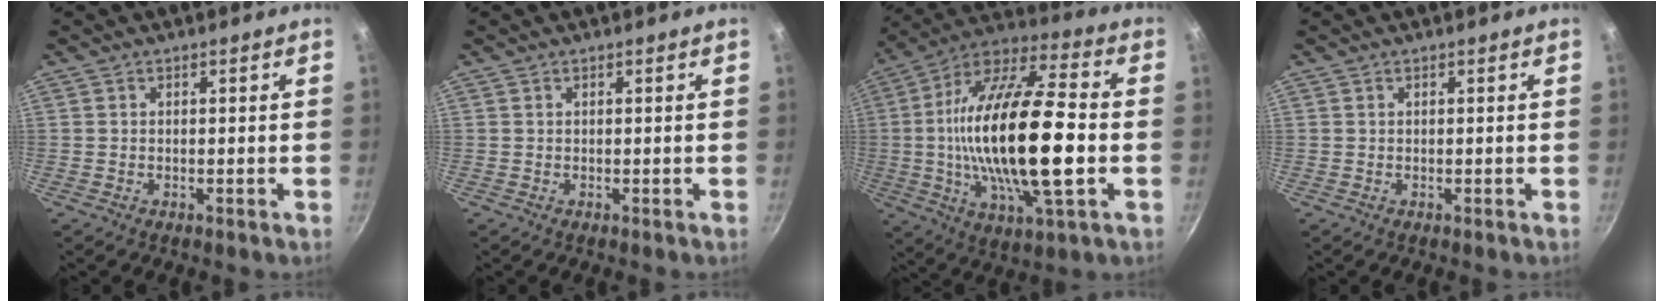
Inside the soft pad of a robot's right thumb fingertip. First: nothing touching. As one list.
[{"total": 0.0}, {"total": 26.7, "force": [-2.0, 9.1, 25.0], "torque": [-0.463, 0.017, -0.045]}, {"total": 0.0}]